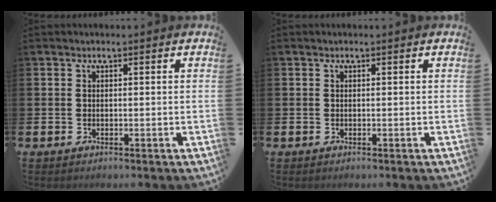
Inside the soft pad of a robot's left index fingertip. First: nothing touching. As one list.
[{"total": 0.0}]